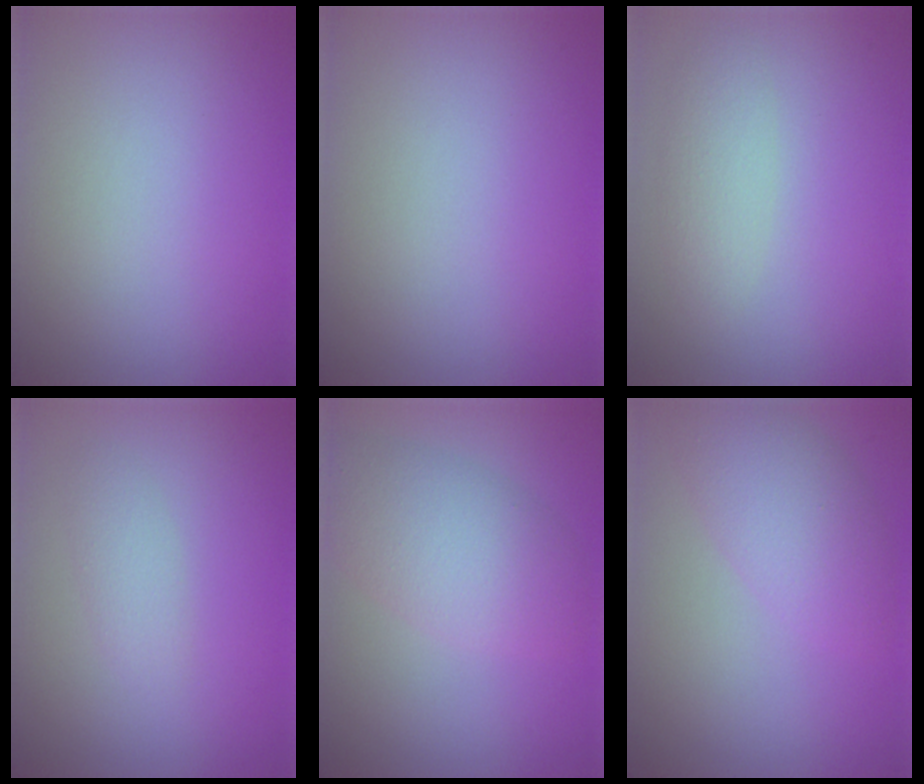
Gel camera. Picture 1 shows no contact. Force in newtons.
{"total": 0.0}
{"total": 2.1, "press": 2.1, "slide": 0.1}
{"total": 1.5, "press": 1.5, "slide": 0.1}
{"total": 5.5, "press": 5.5, "slide": 0.2}
{"total": 3.9, "press": 3.9, "slide": 0.1}